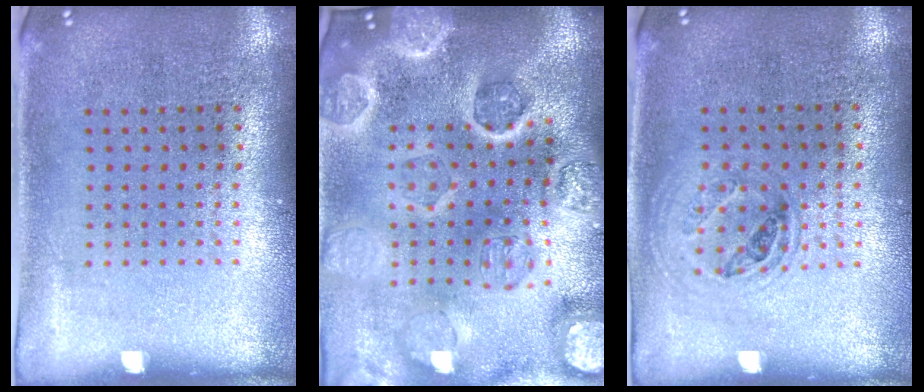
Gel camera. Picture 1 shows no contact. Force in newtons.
{"total": 5.4, "press": 4.6, "slide": 2.8}
{"total": 1.0, "press": 0.9, "slide": 0.3}